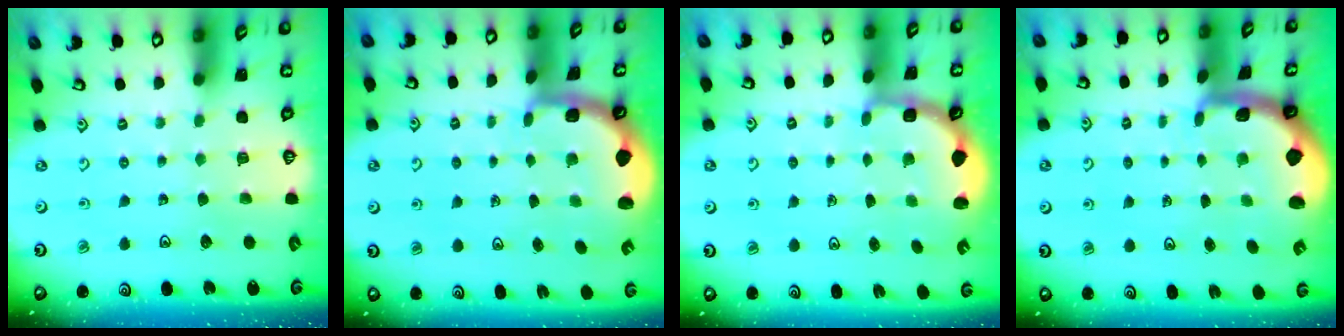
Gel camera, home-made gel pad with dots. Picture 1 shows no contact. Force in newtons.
{"total": 2.3, "press": 2.0, "slide": 1.0}
{"total": 2.7, "press": 2.1, "slide": 1.7}
{"total": 1.7, "press": 1.7, "slide": 0.4}